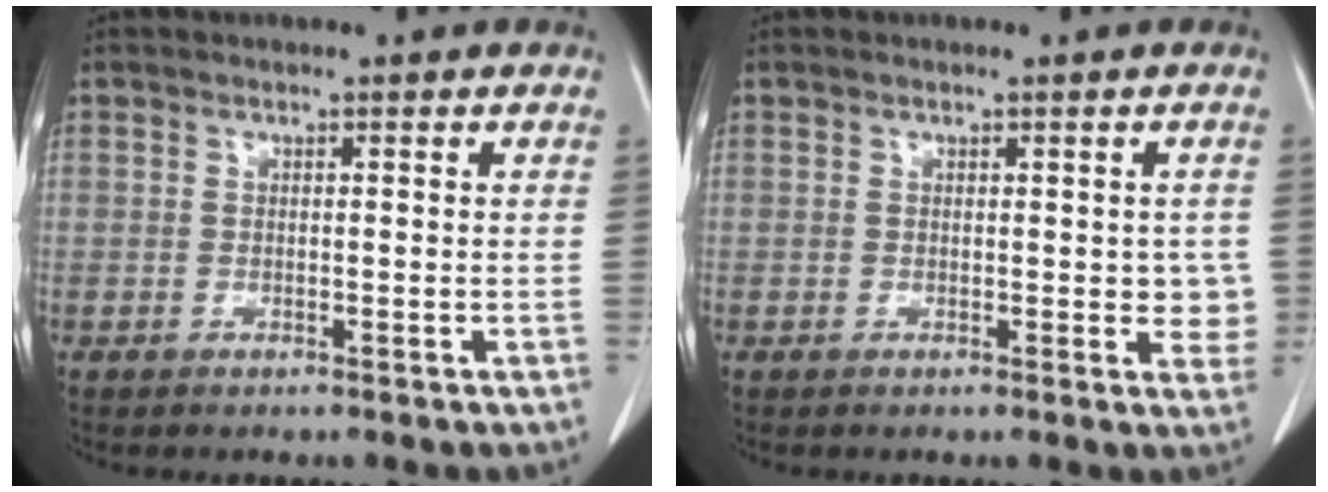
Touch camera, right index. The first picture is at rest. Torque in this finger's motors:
{"motor_torque": [0.28, -0.05, 0.07, 0.02]}